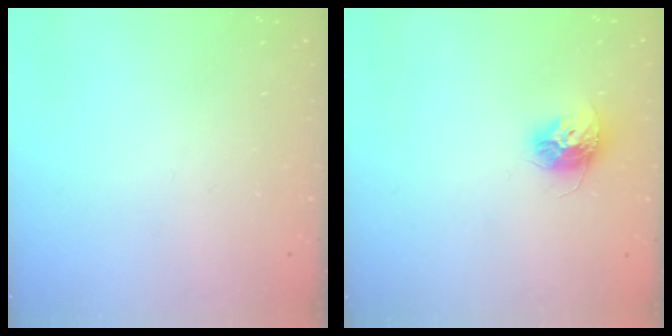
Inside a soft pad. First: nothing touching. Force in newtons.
{"total": 10.3, "press": 10.3, "slide": 0.7}